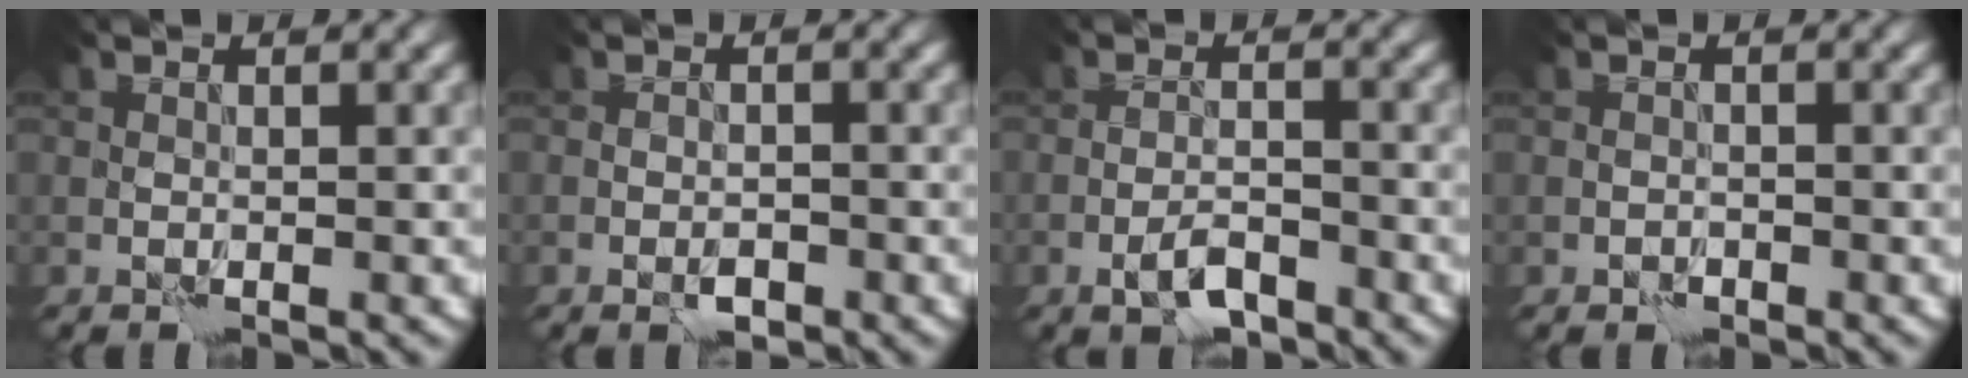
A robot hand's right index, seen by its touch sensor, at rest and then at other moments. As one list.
[{"total": 1.2, "force": [-0.6, 0.7, 0.7], "torque": [-0.010, 0.000, -0.010]}, {"total": 2.6, "force": [-1.6, 0.9, 1.7], "torque": [-0.031, 0.001, -0.032]}, {"total": 0.5, "force": [-0.3, 0.4, 0.0], "torque": [0.003, 0.002, -0.006]}]